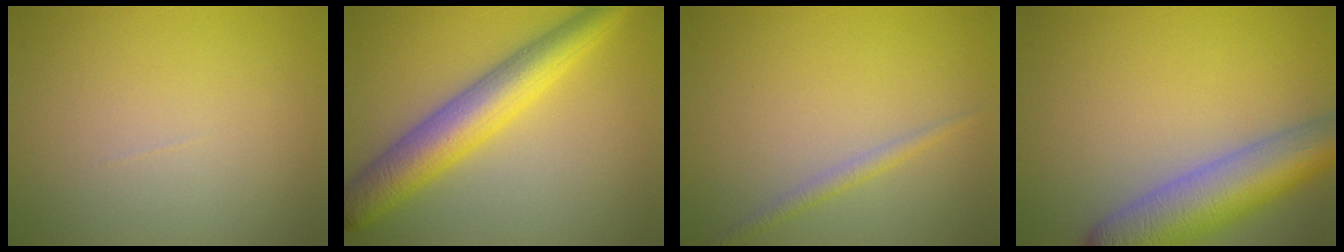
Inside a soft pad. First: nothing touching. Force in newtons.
{"total": 6.6, "press": 6.6, "slide": 0.1}
{"total": 1.4, "press": 1.4, "slide": 0.0}
{"total": 8.1, "press": 8.1, "slide": 0.5}